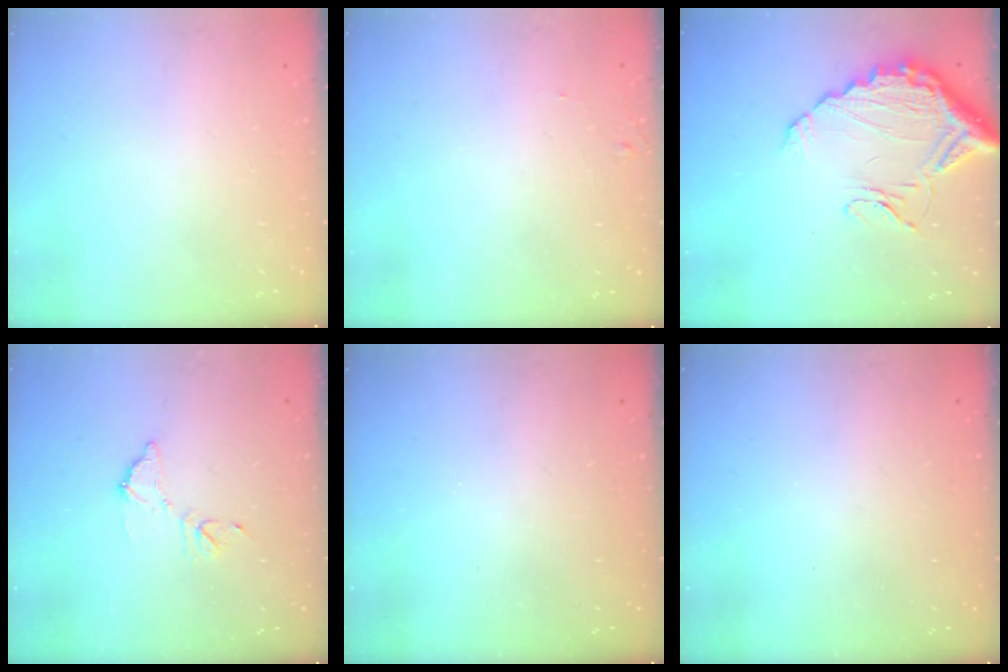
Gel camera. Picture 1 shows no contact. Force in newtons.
{"total": 5.2, "press": 5.2, "slide": 0.4}
{"total": 15.0, "press": 15.0, "slide": 1.2}
{"total": 9.5, "press": 9.5, "slide": 0.4}
{"total": 3.0, "press": 3.0, "slide": 0.1}
{"total": 3.3, "press": 3.3, "slide": 0.2}